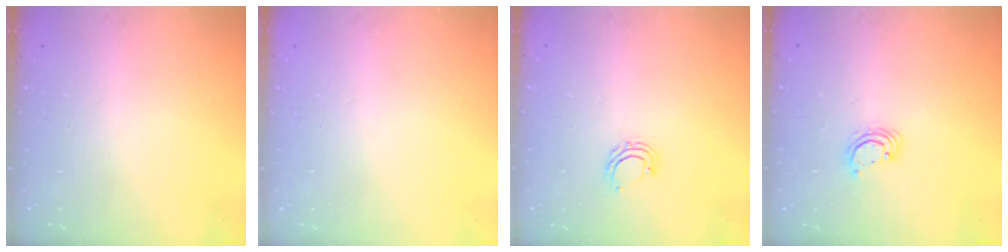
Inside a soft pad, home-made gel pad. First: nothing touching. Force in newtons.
{"total": 0.0}
{"total": 5.2, "press": 5.0, "slide": 1.2}
{"total": 3.3, "press": 3.3, "slide": 0.2}